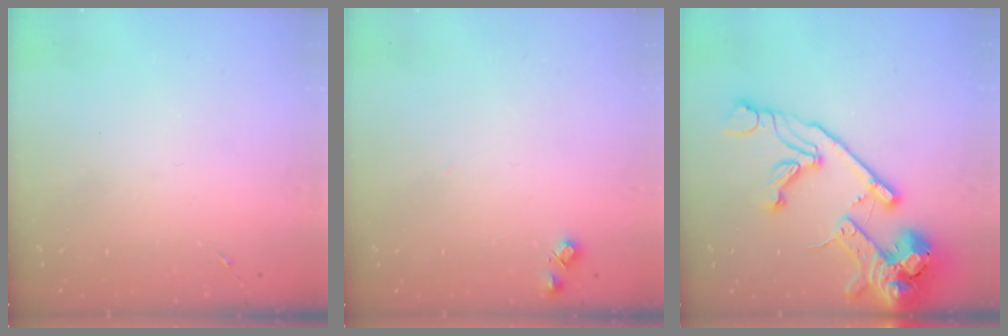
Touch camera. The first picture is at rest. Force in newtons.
{"total": 6.6, "press": 6.6, "slide": 0.6}
{"total": 23.6, "press": 23.4, "slide": 3.5}